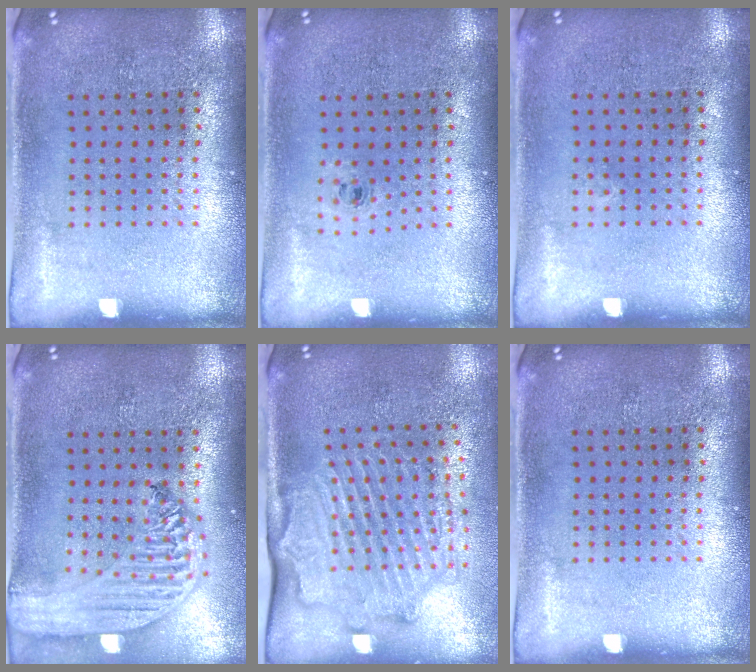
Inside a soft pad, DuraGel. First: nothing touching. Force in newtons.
{"total": 0.5, "press": 0.3, "slide": 0.4}
{"total": 0.0}
{"total": 2.9, "press": 2.3, "slide": 1.7}
{"total": 2.2, "press": 2.1, "slide": 0.1}
{"total": 0.0}